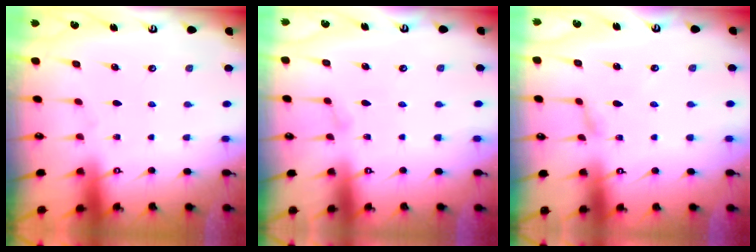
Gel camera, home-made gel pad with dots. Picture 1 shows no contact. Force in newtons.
{"total": 2.8, "press": 2.8, "slide": 0.2}
{"total": 2.4, "press": 2.4, "slide": 0.2}